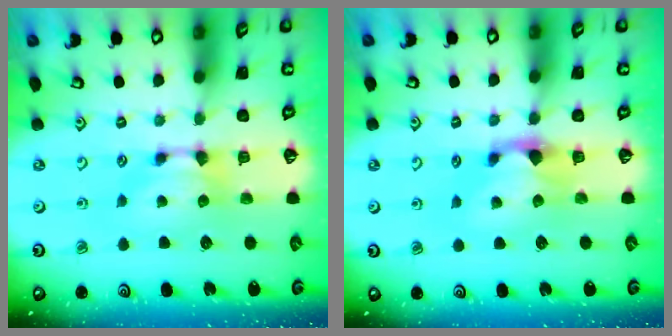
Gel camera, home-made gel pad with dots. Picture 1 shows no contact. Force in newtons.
{"total": 1.3, "press": 0.6, "slide": 1.2}